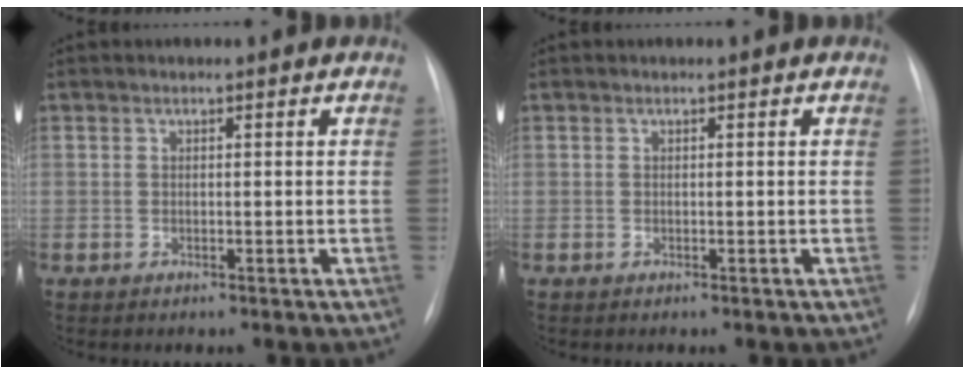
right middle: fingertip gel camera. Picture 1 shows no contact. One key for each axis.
{"total": 0.0}